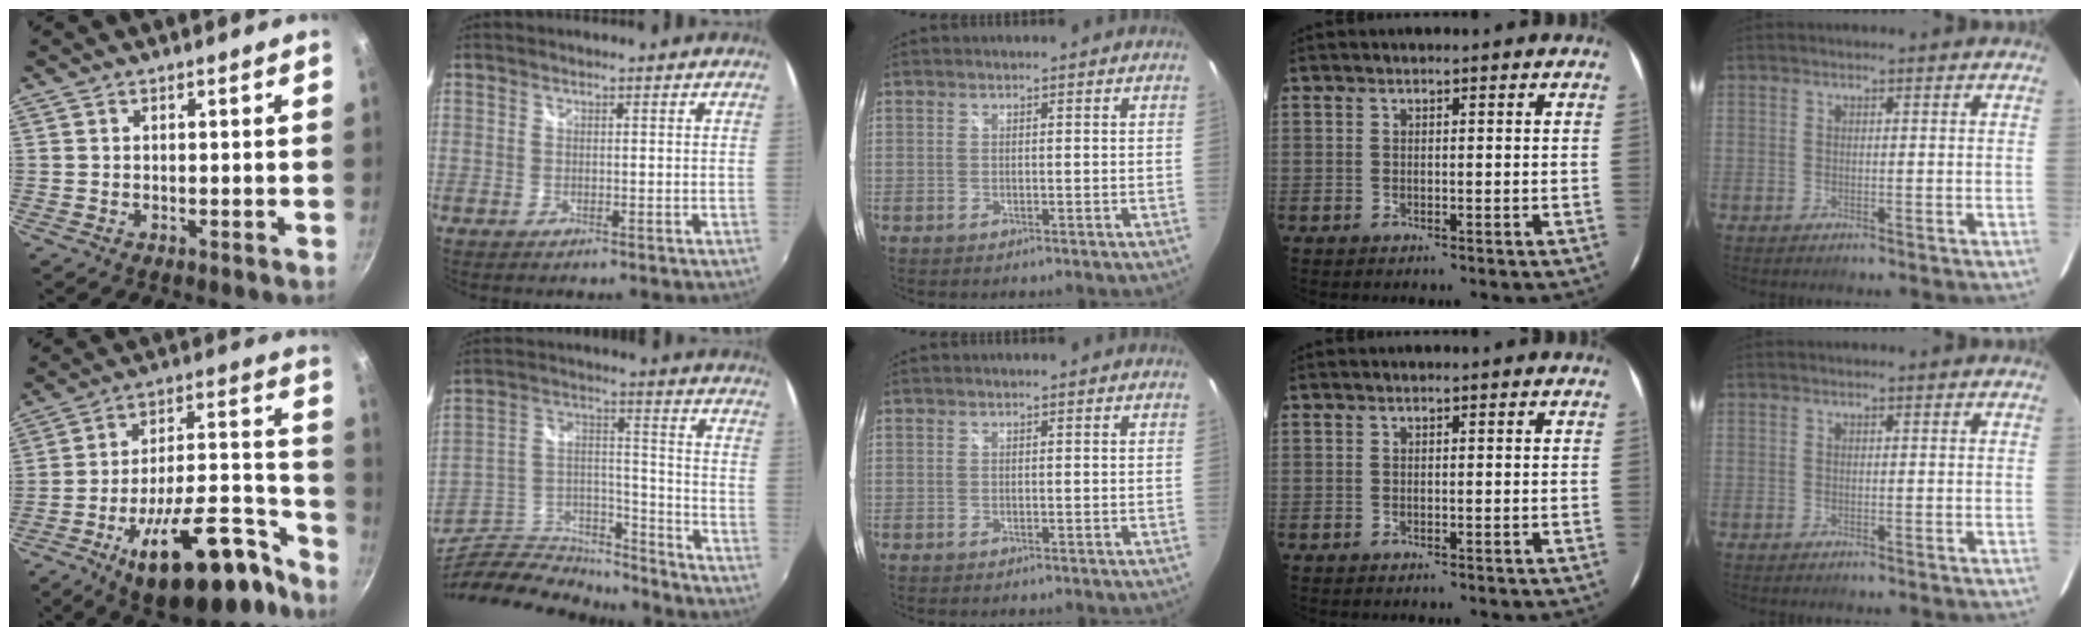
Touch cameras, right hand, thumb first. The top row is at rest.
{"thumb": {"total": 25.8, "force": [-14.8, 10.6, 18.2], "torque": [-0.220, 0.097, -0.221]}, "index": {"total": 22.0, "force": [-19.0, 7.5, 8.3], "torque": [-0.168, 0.028, -0.306]}}